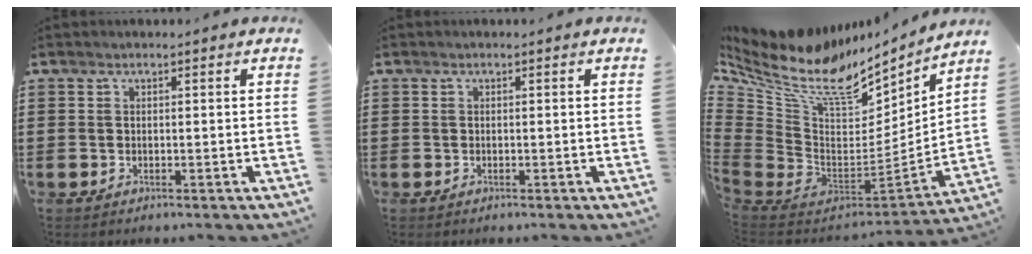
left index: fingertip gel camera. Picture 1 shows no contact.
{"total": 0.0}
{"total": 12.4, "force": [8.0, 5.7, 7.5], "torque": [-0.174, -0.067, 0.135]}